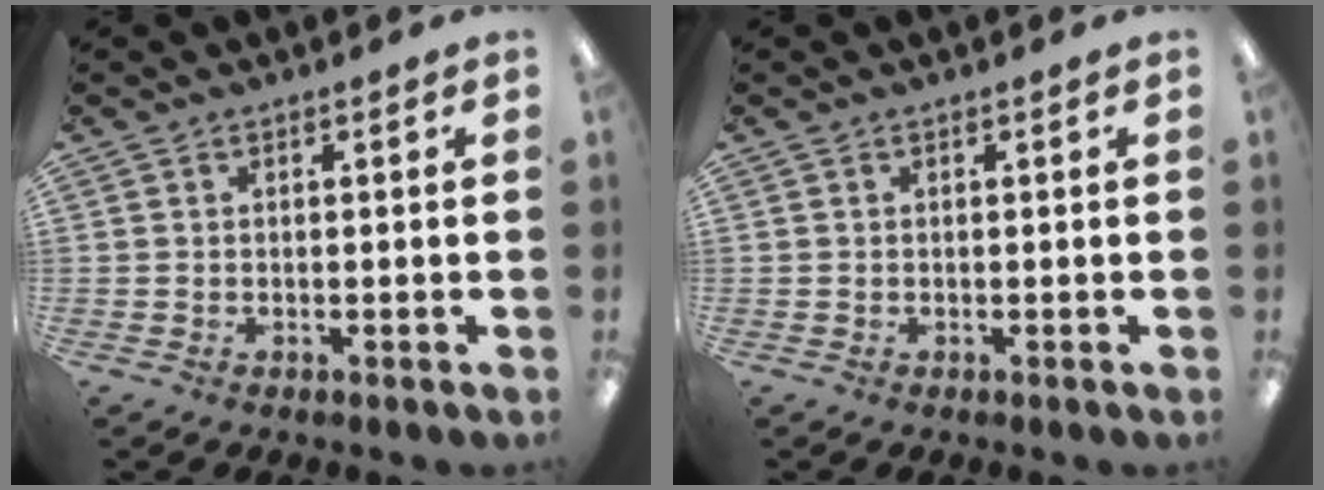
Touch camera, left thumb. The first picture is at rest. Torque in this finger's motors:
{"motor_torque": [0.00, 0.00, -0.15, -0.15, 0.00]}